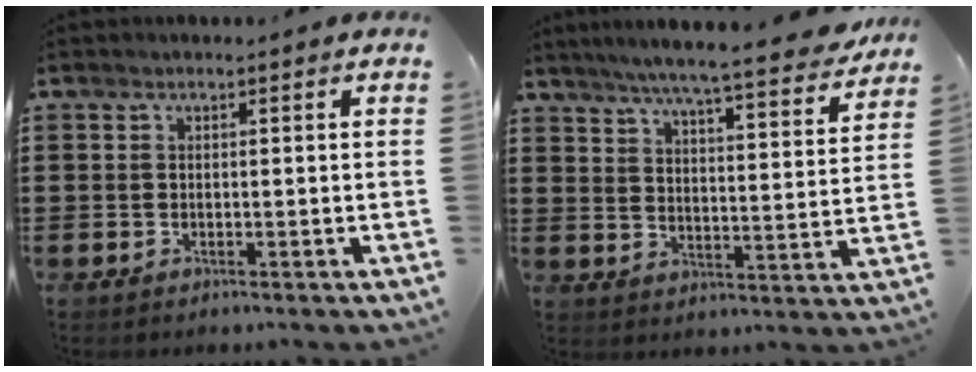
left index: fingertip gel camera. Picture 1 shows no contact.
{"total": 6.8, "force": [6.2, -0.6, 2.9], "torque": [-0.074, -0.045, 0.100]}